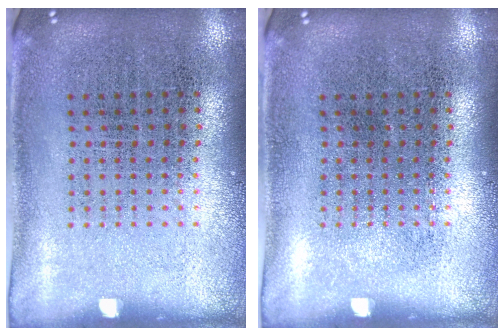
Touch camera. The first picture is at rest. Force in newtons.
{"total": 0.0}